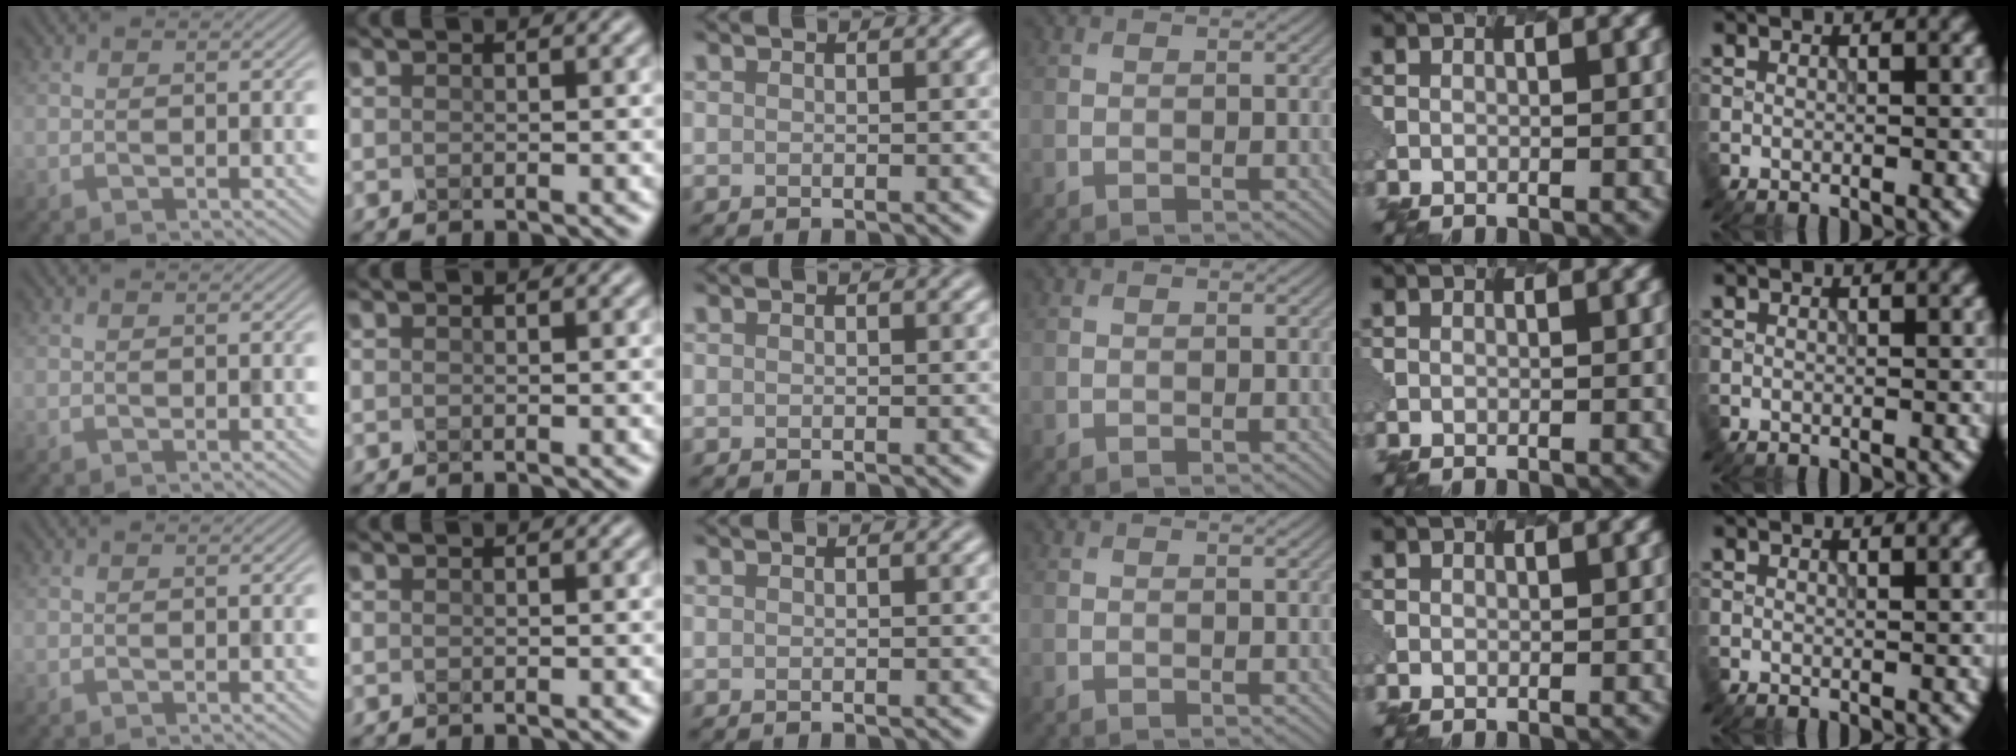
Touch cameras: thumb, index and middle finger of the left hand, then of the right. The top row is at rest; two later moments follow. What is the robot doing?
{"motion": "dispense", "object": "syringe"}